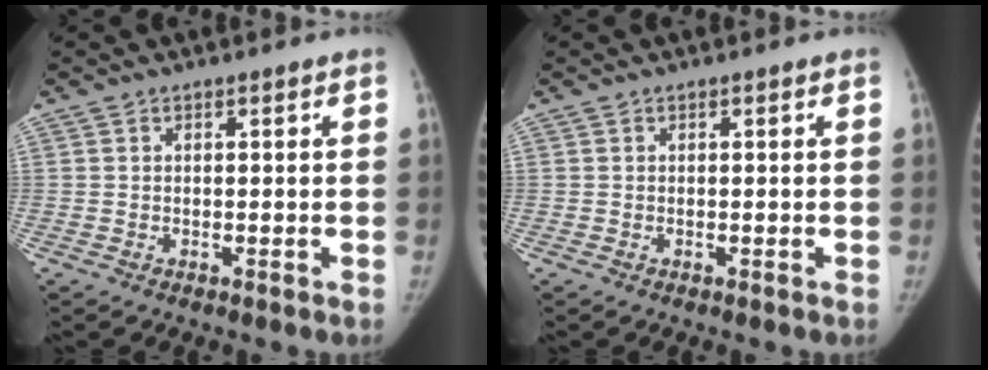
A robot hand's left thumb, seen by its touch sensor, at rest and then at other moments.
{"total": 0.0}